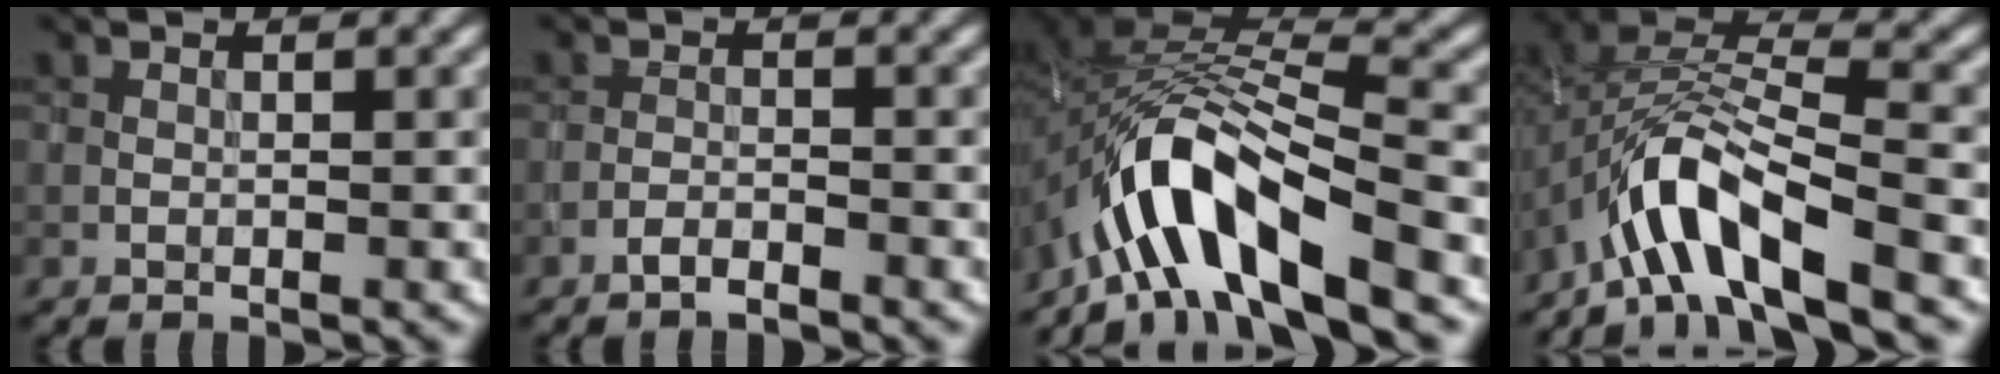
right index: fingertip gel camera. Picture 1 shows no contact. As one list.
[{"total": 1.4, "force": [-1.2, 0.1, 0.7], "torque": [-0.012, 0.005, -0.026]}, {"total": 10.2, "force": [-6.4, 3.4, 7.2], "torque": [-0.115, 0.009, -0.123]}, {"total": 8.0, "force": [-5.1, 2.5, 5.7], "torque": [-0.097, 0.006, -0.101]}]